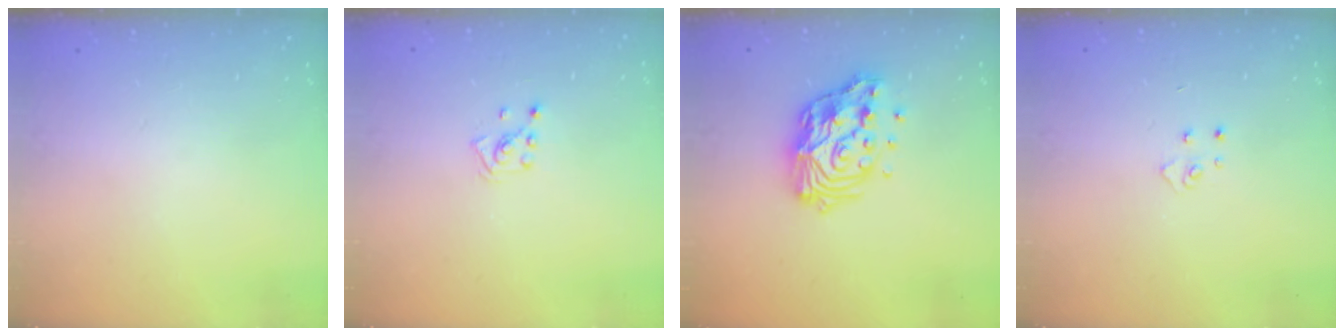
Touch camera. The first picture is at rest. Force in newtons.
{"total": 2.6, "press": 2.6, "slide": 0.5}
{"total": 14.9, "press": 14.8, "slide": 1.5}
{"total": 3.3, "press": 3.3, "slide": 0.4}